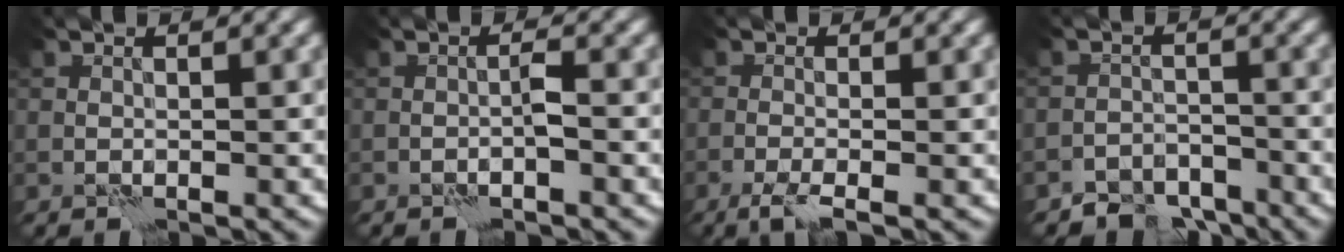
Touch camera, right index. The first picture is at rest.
{"total": 1.1, "force": [-0.7, -0.3, 0.9], "torque": [-0.016, 0.007, -0.013]}
{"total": 2.5, "force": [-1.6, 0.3, 1.9], "torque": [-0.046, -0.004, -0.037]}
{"total": 4.0, "force": [-3.5, 1.8, 0.5], "torque": [0.006, -0.001, -0.066]}